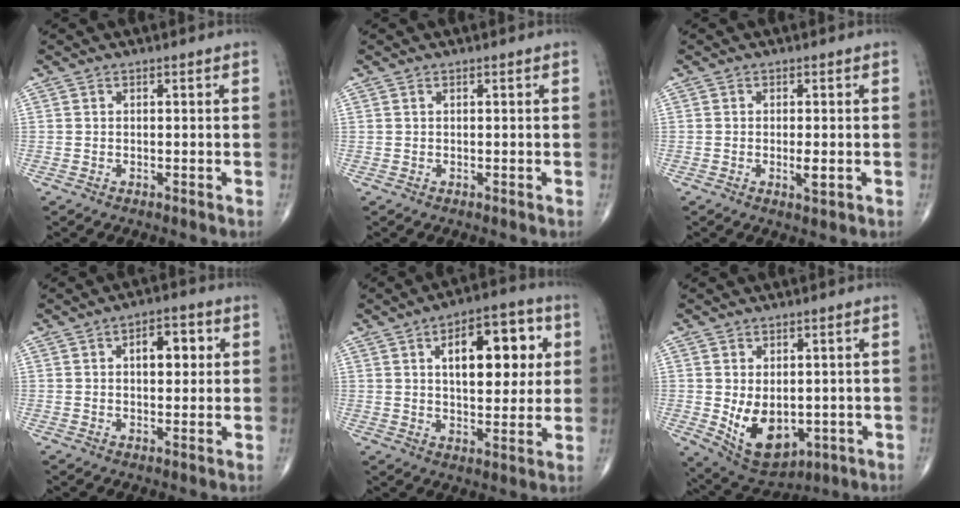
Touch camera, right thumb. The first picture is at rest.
{"total": 0.0}
{"total": 2.4, "force": [-0.4, 0.7, 2.3], "torque": [-0.042, -0.005, -0.007]}
{"total": 6.7, "force": [1.6, 3.7, 5.3], "torque": [-0.053, 0.006, 0.021]}
{"total": 15.5, "force": [4.2, 7.7, 12.8], "torque": [-0.142, 0.001, 0.061]}
{"total": 10.9, "force": [-1.4, 7.0, 8.3], "torque": [-0.114, -0.012, 0.003]}